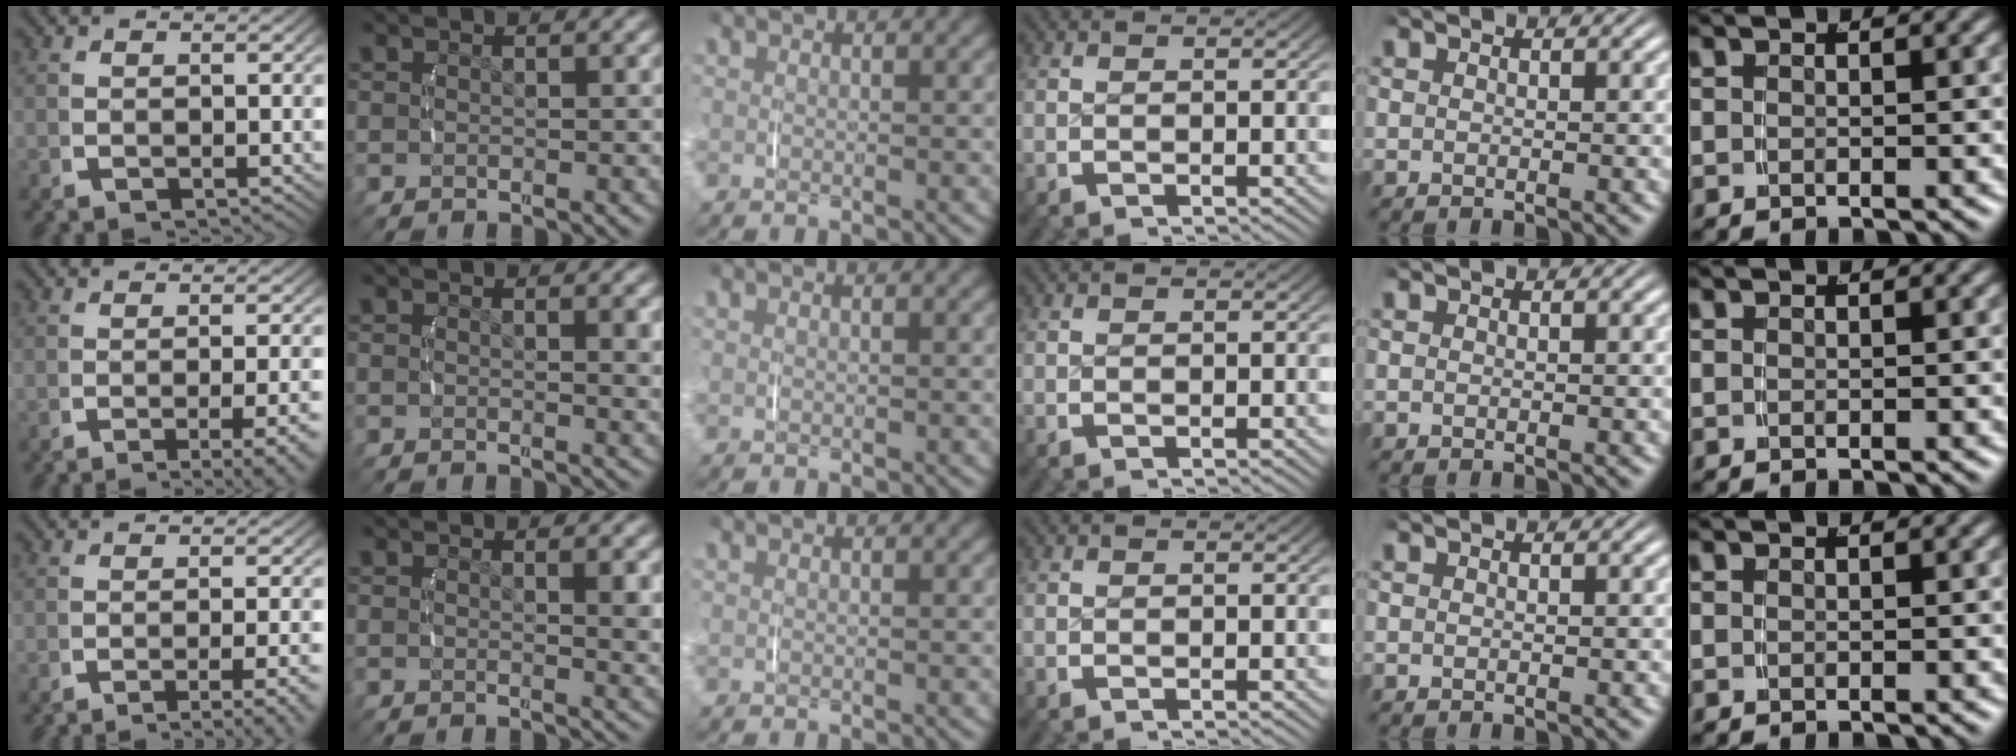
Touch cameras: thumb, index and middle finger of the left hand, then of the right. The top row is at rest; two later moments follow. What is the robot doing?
{"motion": "lift_and_place", "object": "glasses case"}